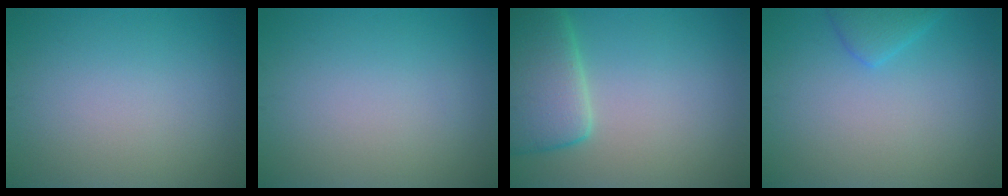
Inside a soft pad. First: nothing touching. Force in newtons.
{"total": 0.0}
{"total": 6.4, "press": 6.4, "slide": 0.5}
{"total": 2.0, "press": 1.9, "slide": 0.2}